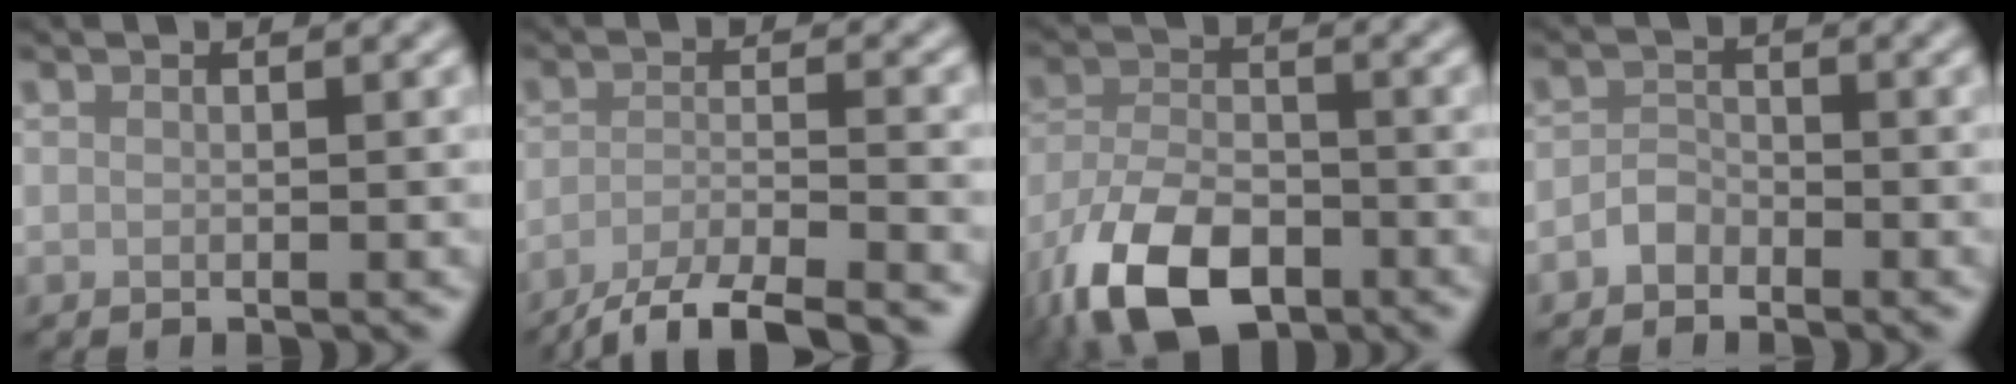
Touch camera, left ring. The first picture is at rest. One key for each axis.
{"total": 6.5, "fx": -5.3, "fy": 1.5, "fz": 3.6, "tx": -0.059, "ty": -0.007, "tz": -0.089}
{"total": 10.8, "fx": -6.4, "fy": 5.5, "fz": 6.7, "tx": -0.150, "ty": -0.026, "tz": -0.119}
{"total": 1.5, "fx": -1.1, "fy": 1.0, "fz": 0.4, "tx": -0.006, "ty": 0.007, "tz": -0.024}